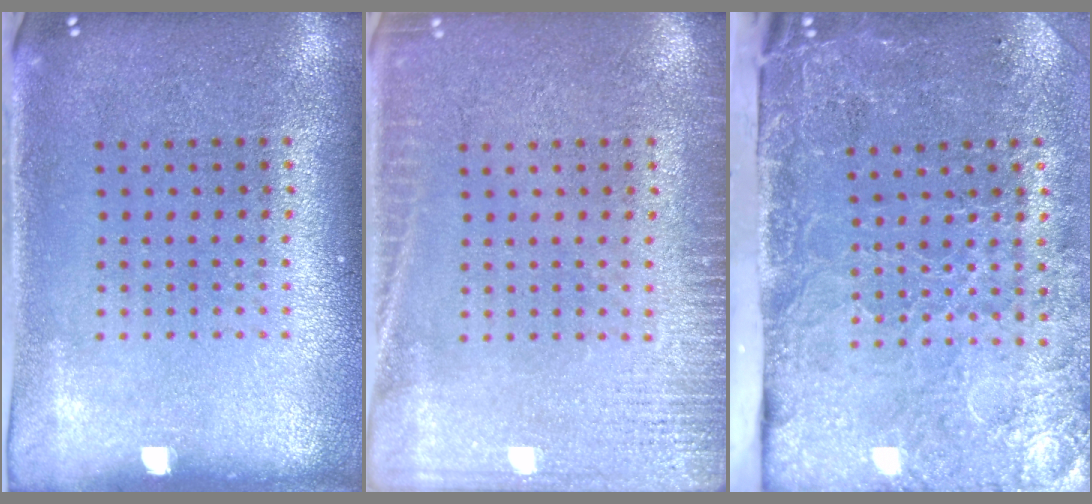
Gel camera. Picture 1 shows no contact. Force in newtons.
{"total": 2.9, "press": 2.9, "slide": 0.4}
{"total": 4.7, "press": 3.6, "slide": 3.0}